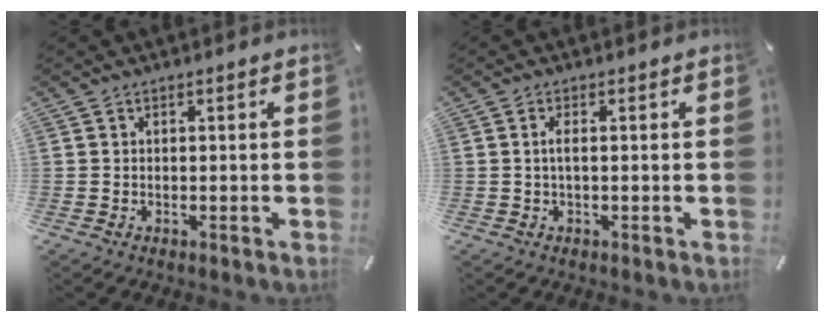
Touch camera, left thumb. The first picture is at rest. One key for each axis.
{"total": 2.1, "fx": 0.0, "fy": 0.5, "fz": 2.0, "tx": -0.039, "ty": -0.002, "tz": -0.001}